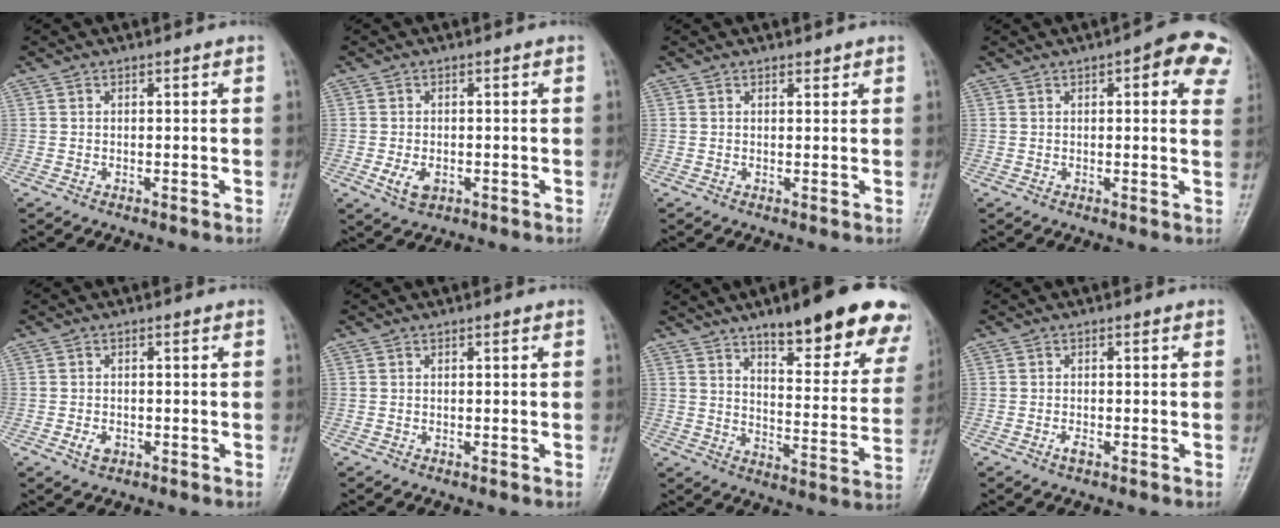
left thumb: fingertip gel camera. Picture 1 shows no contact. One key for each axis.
{"total": 3.7, "fx": -1.0, "fy": 2.4, "fz": 2.6, "tx": -0.047, "ty": -0.003, "tz": -0.013}
{"total": 0.9, "fx": 0.8, "fy": 0.4, "fz": 0.2, "tx": 0.000, "ty": -0.007, "tz": 0.011}
{"total": 10.0, "fx": 4.3, "fy": 3.5, "fz": 8.3, "tx": -0.062, "ty": -0.003, "tz": 0.038}
{"total": 2.2, "fx": -0.8, "fy": 1.5, "fz": 1.4, "tx": -0.022, "ty": 0.001, "tz": -0.012}
{"total": 0.0}
{"total": 22.9, "fx": 15.3, "fy": 6.3, "fz": 15.8, "tx": -0.164, "ty": -0.061, "tz": 0.203}
{"total": 1.2, "fx": -0.6, "fy": 0.5, "fz": 0.9, "tx": -0.018, "ty": 0.001, "tz": -0.012}